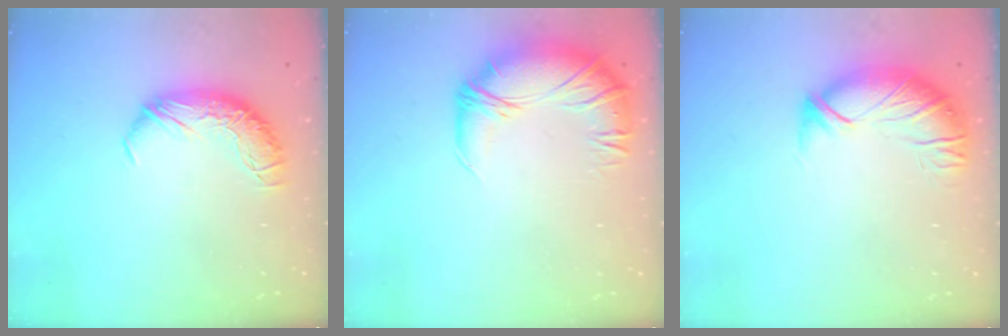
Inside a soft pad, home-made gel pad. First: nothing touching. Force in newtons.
{"total": 2.8, "press": 0.1, "slide": 2.8}
{"total": 3.0, "press": 1.6, "slide": 2.5}